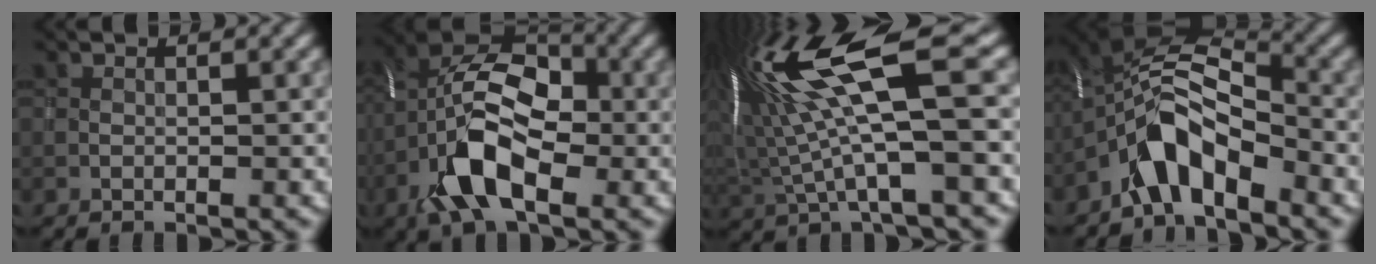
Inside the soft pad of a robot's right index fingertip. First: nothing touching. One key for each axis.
{"total": 10.1, "fx": -3.3, "fy": 5.3, "fz": 8.0, "tx": -0.156, "ty": 0.007, "tz": -0.072}
{"total": 13.6, "fx": 3.9, "fy": 2.9, "fz": 12.7, "tx": -0.253, "ty": 0.016, "tz": 0.081}
{"total": 6.1, "fx": -3.6, "fy": 2.5, "fz": 4.3, "tx": -0.075, "ty": 0.009, "tz": -0.072}